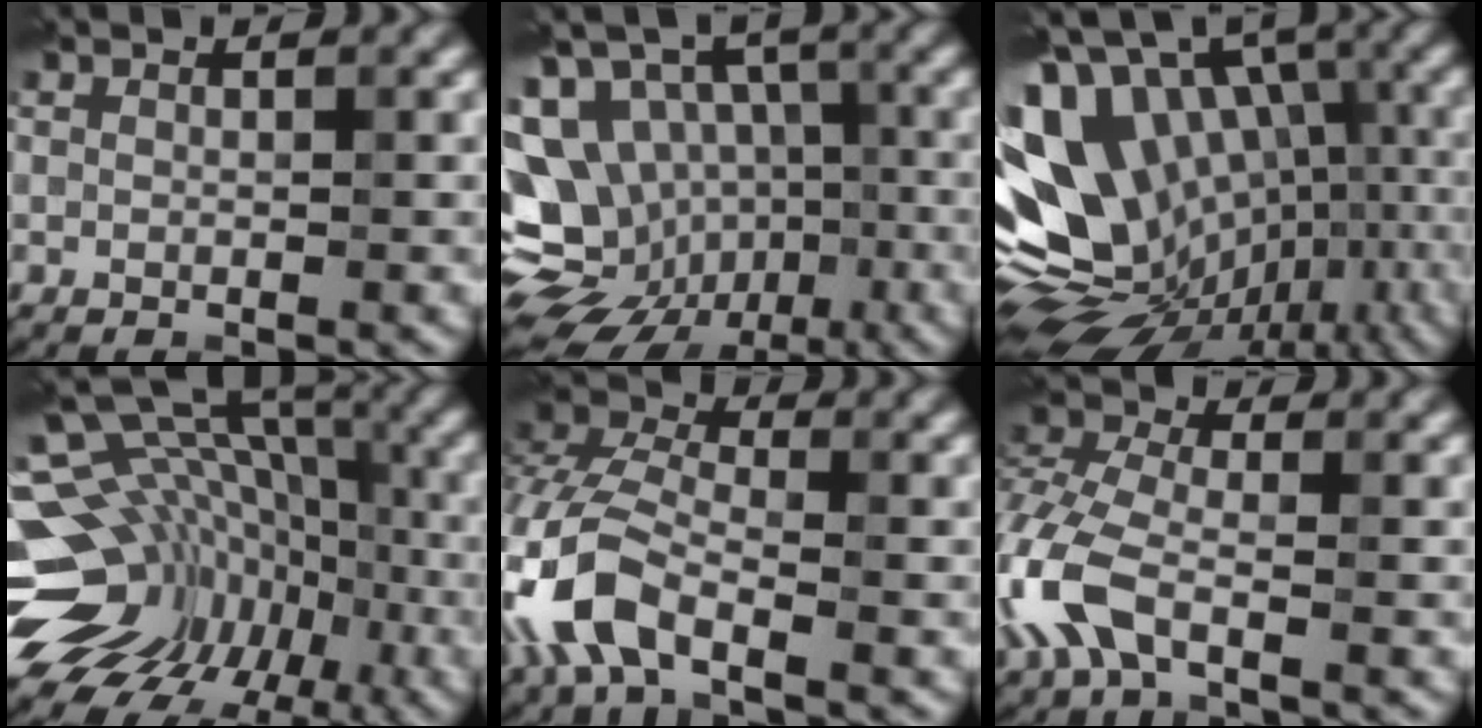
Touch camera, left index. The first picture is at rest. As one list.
[{"total": 15.4, "force": [-5.3, 12.5, 7.2], "torque": [-0.151, -0.018, -0.075]}, {"total": 16.4, "force": [-1.5, 11.7, 11.4], "torque": [-0.198, -0.006, 0.008]}, {"total": 15.5, "force": [-5.0, 11.1, 9.6], "torque": [-0.157, 0.015, -0.042]}, {"total": 7.9, "force": [-3.6, 4.0, 5.8], "torque": [-0.138, 0.004, -0.089]}, {"total": 7.2, "force": [-2.8, 3.7, 5.5], "torque": [-0.144, 0.005, -0.076]}]